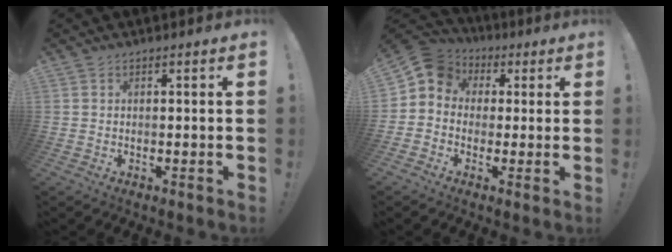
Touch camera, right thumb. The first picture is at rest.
{"total": 7.9, "force": [1.7, 7.1, 3.1], "torque": [-0.041, 0.001, 0.038]}